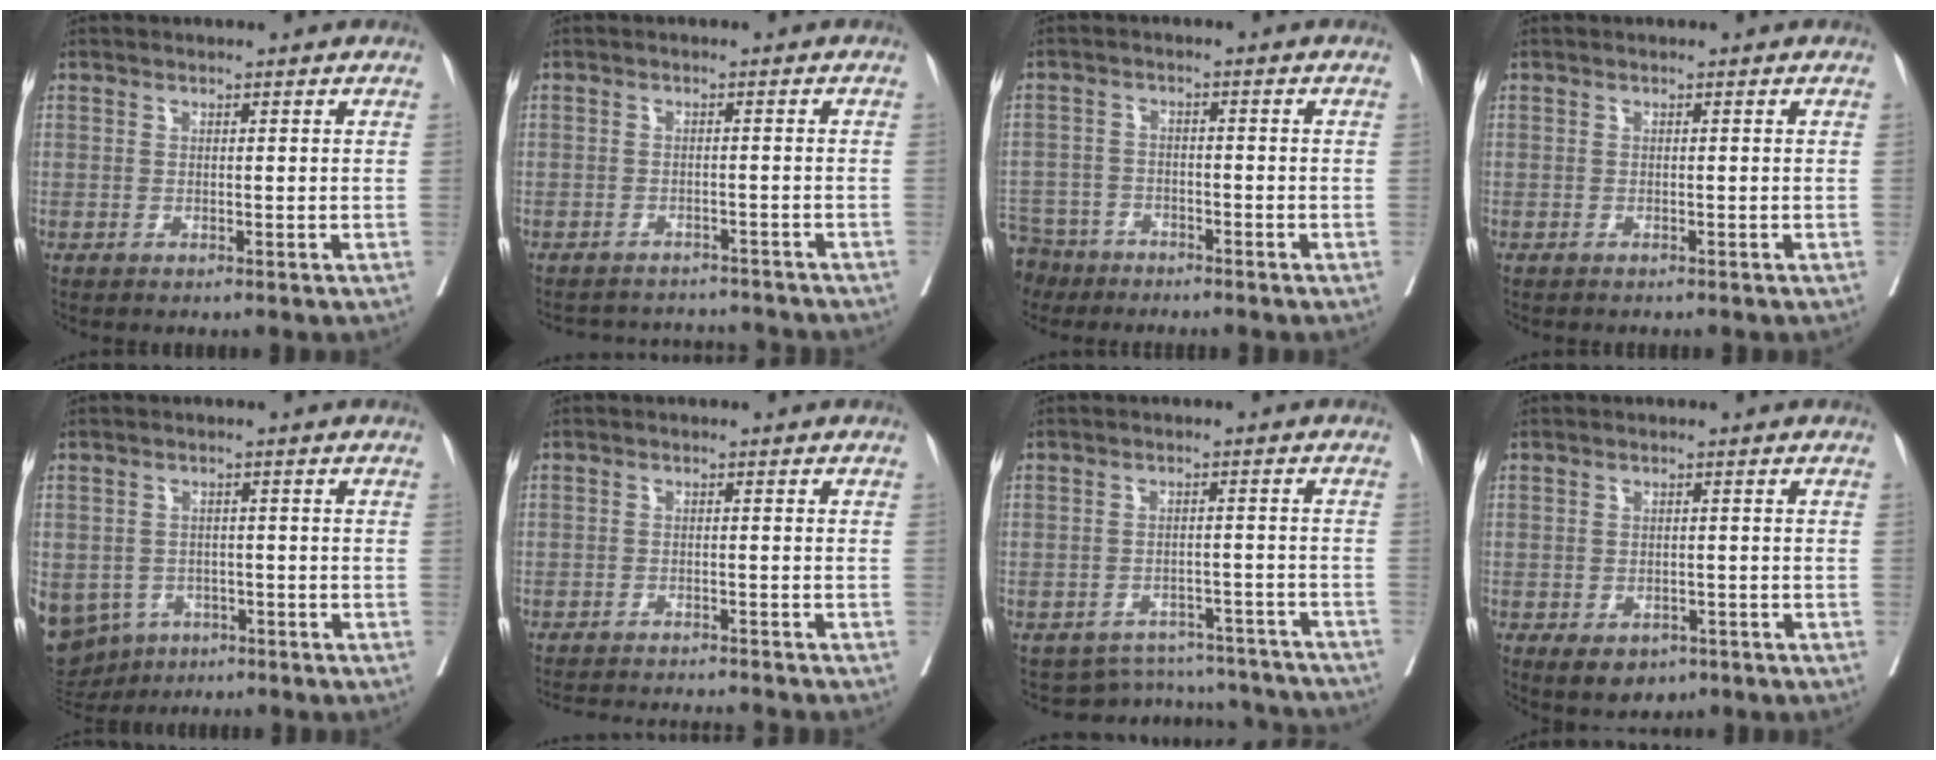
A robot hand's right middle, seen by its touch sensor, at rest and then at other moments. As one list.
[{"total": 9.0, "force": [-8.7, 1.9, 0.9], "torque": [-0.016, 0.014, -0.105]}, {"total": 9.0, "force": [-7.4, 5.0, 1.4], "torque": [-0.046, -0.005, -0.132]}, {"total": 1.0, "force": [-0.9, 0.3, 0.3], "torque": [-0.009, -0.002, -0.014]}, {"total": 16.1, "force": [-7.3, 13.1, 5.9], "torque": [-0.185, -0.001, -0.092]}, {"total": 10.3, "force": [-9.9, 0.4, 2.8], "torque": [-0.033, -0.005, -0.136]}, {"total": 13.1, "force": [-12.6, 3.5, 0.3], "torque": [0.007, 0.031, -0.140]}, {"total": 5.5, "force": [-3.4, 3.5, 2.5], "torque": [-0.029, -0.001, -0.041]}]